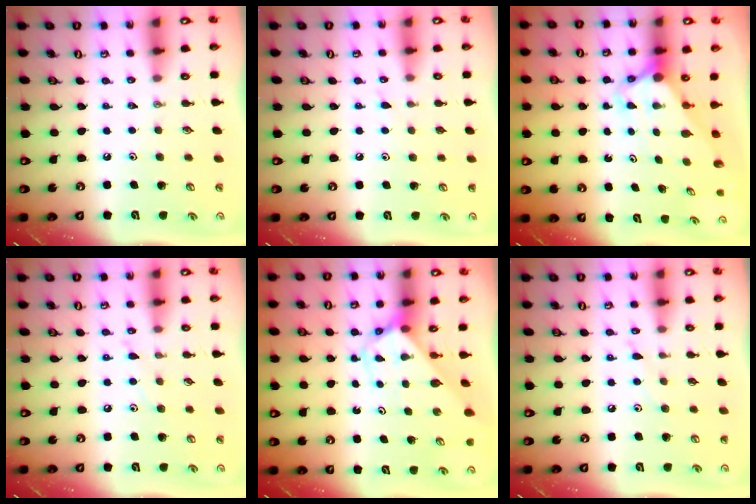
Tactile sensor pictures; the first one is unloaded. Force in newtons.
{"total": 4.7, "press": 4.7, "slide": 0.5}
{"total": 3.2, "press": 3.2, "slide": 0.3}
{"total": 5.5, "press": 5.5, "slide": 0.4}
{"total": 2.8, "press": 2.8, "slide": 0.1}
{"total": 5.8, "press": 5.8, "slide": 0.7}